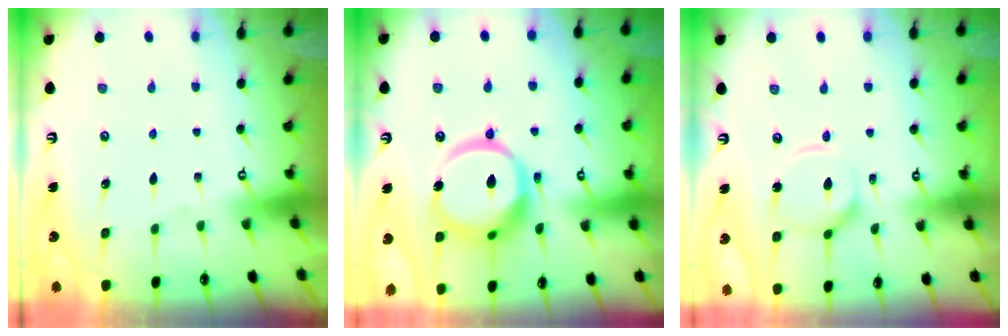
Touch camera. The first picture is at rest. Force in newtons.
{"total": 18.0, "press": 17.9, "slide": 2.1}
{"total": 11.9, "press": 11.8, "slide": 1.1}